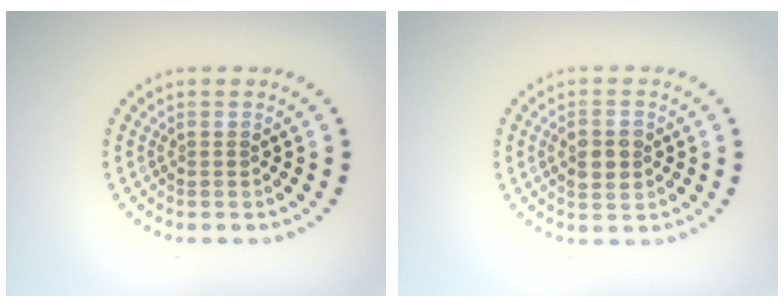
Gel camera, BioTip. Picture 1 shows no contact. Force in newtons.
{"total": 2.9, "press": 2.9, "slide": 0.2}